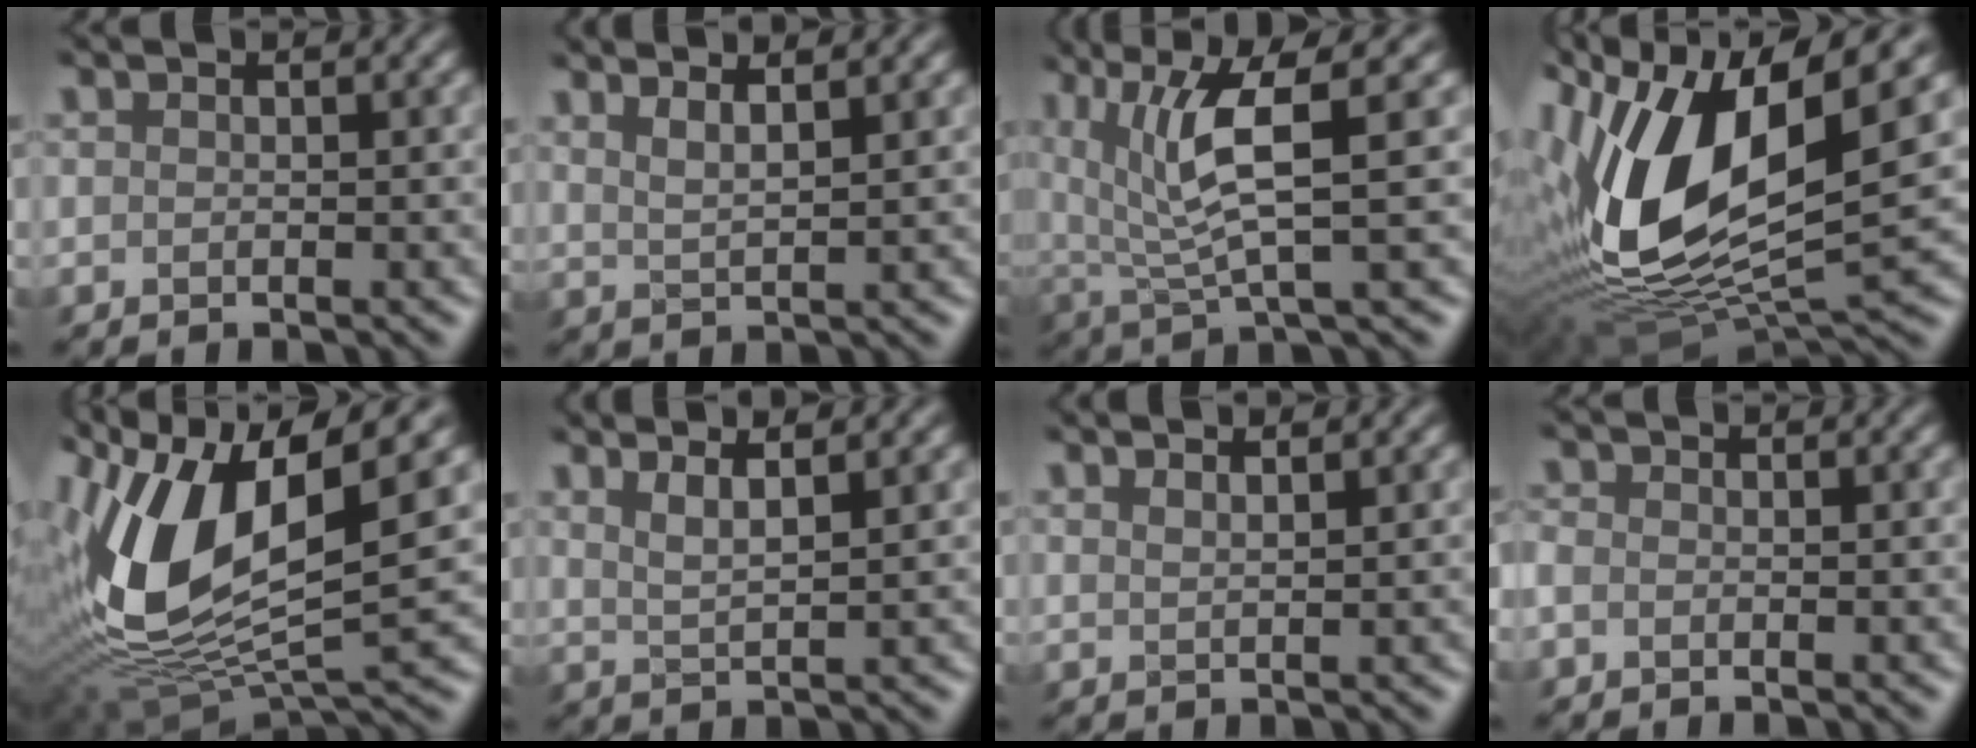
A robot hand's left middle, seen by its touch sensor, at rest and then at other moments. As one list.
[{"total": 3.5, "force": [2.7, 0.9, 2.0], "torque": [-0.009, 0.026, 0.025]}, {"total": 5.9, "force": [2.5, 1.3, 5.2], "torque": [-0.114, 0.004, 0.052]}, {"total": 15.2, "force": [3.1, 7.1, 13.2], "torque": [-0.278, 0.005, 0.056]}, {"total": 12.4, "force": [3.0, 5.9, 10.5], "torque": [-0.229, 0.003, 0.060]}, {"total": 3.2, "force": [2.4, 0.6, 2.0], "torque": [-0.019, 0.021, 0.029]}, {"total": 3.2, "force": [2.5, 1.3, 1.6], "torque": [-0.002, 0.033, 0.013]}, {"total": 1.0, "force": [-0.8, 0.5, 0.1], "torque": [-0.005, 0.004, -0.014]}]